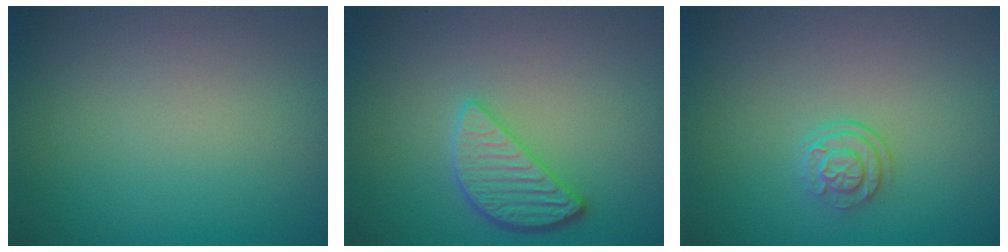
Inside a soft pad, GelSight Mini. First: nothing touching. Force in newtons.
{"total": 3.3, "press": 3.1, "slide": 1.0}
{"total": 2.3, "press": 1.7, "slide": 1.5}